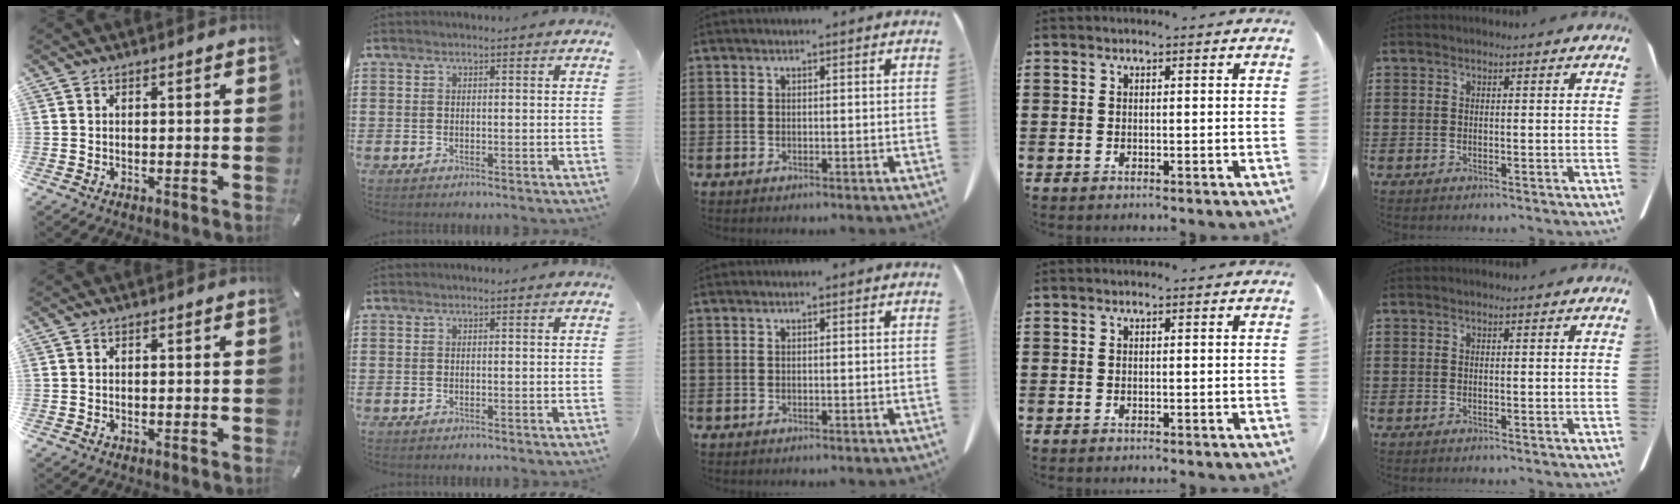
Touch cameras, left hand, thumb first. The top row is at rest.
{}